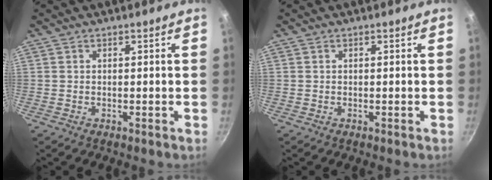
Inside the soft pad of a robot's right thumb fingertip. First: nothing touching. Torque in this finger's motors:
{"motor_torque": [-0.05, -0.03, 0.01, 0.00, 0.00]}